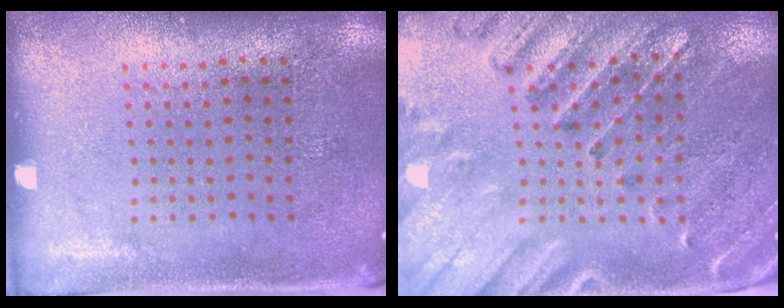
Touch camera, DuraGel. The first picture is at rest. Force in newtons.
{"total": 2.9, "press": 2.7, "slide": 1.1}